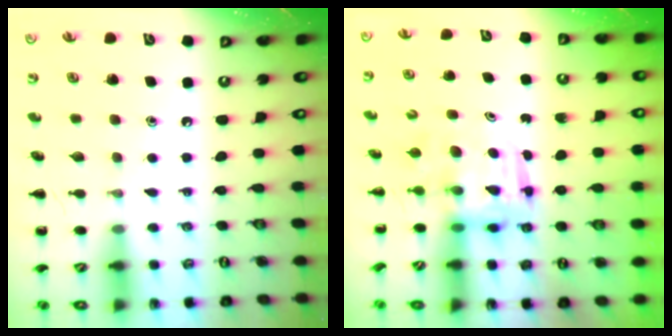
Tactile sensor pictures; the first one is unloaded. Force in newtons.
{"total": 3.0, "press": 3.0, "slide": 0.3}